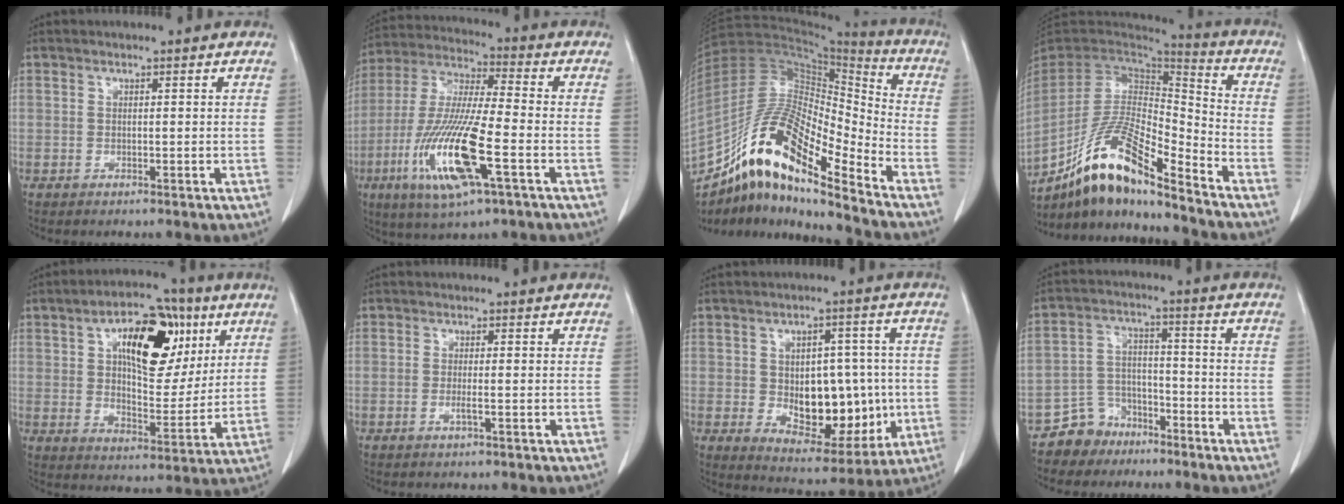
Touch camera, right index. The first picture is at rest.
{"total": 17.0, "force": [-5.9, 2.0, 15.8], "torque": [-0.330, -0.021, -0.105]}
{"total": 19.0, "force": [-13.4, 3.6, 13.0], "torque": [-0.261, 0.021, -0.242]}
{"total": 16.6, "force": [-11.9, 2.7, 11.3], "torque": [-0.213, 0.006, -0.216]}
{"total": 16.6, "force": [6.3, 7.9, 13.2], "torque": [-0.204, 0.024, 0.101]}
{"total": 1.2, "force": [-0.4, -0.2, 1.1], "torque": [-0.020, -0.001, -0.004]}
{"total": 13.6, "force": [-0.9, 7.7, 11.2], "torque": [-0.156, 0.011, 0.011]}
{"total": 6.8, "force": [-5.3, 4.3, 0.2], "torque": [0.004, 0.017, -0.097]}